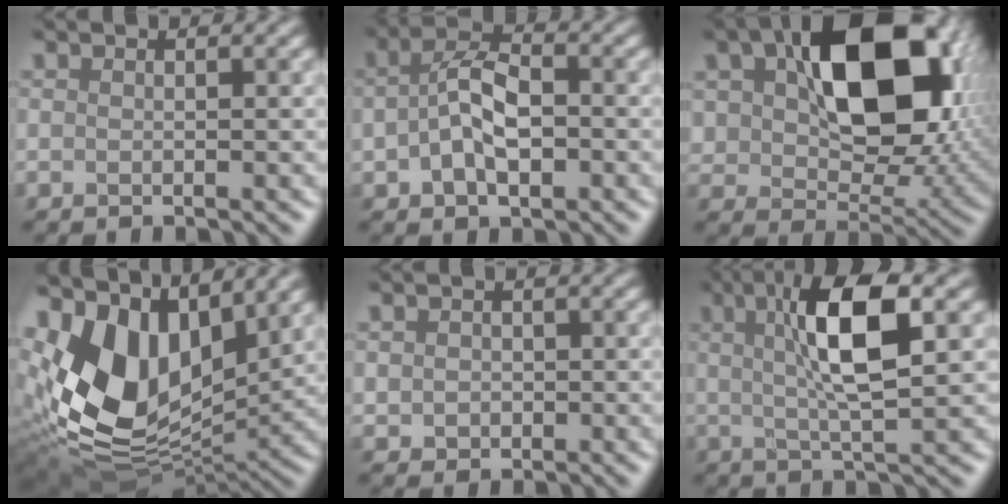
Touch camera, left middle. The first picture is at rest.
{"total": 4.4, "force": [-0.2, 2.7, 3.4], "torque": [-0.073, 0.007, -0.009]}
{"total": 14.0, "force": [4.5, 8.6, 10.2], "torque": [-0.167, 0.008, 0.084]}
{"total": 12.1, "force": [4.3, 7.6, 8.4], "torque": [-0.194, -0.001, 0.080]}
{"total": 1.1, "force": [0.4, 0.9, -0.4], "torque": [0.004, -0.003, 0.012]}
{"total": 6.6, "force": [2.4, 1.1, 6.1], "torque": [-0.103, 0.013, 0.040]}